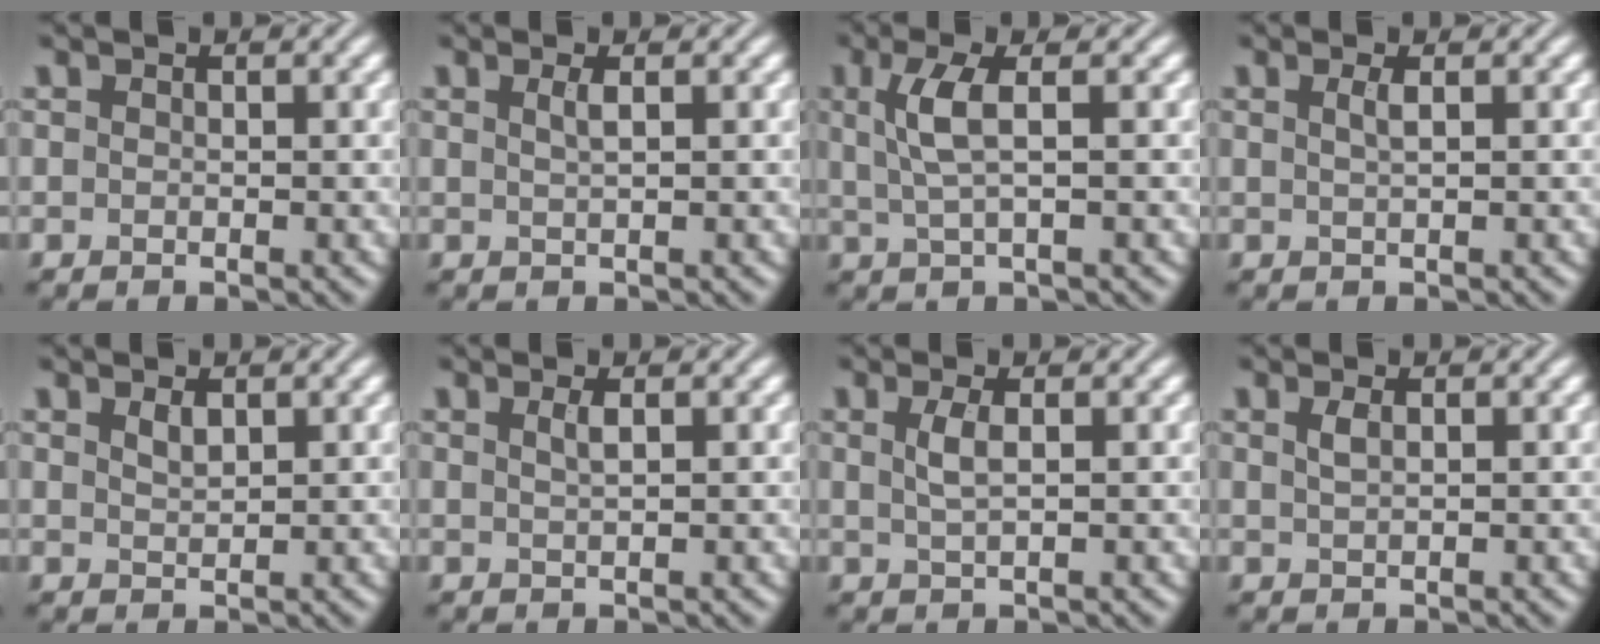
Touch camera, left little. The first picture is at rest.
{"total": 1.3, "force": [0.4, 0.4, 1.1], "torque": [-0.016, 0.003, 0.005]}
{"total": 3.3, "force": [0.8, 0.8, 3.1], "torque": [-0.070, 0.000, 0.016]}
{"total": 1.3, "force": [0.4, 0.4, 1.1], "torque": [-0.017, 0.003, 0.004]}
{"total": 1.1, "force": [0.8, 0.4, 0.7], "torque": [-0.017, 0.000, 0.016]}
{"total": 1.2, "force": [0.5, 0.4, 1.0], "torque": [-0.015, 0.003, 0.006]}
{"total": 1.8, "force": [0.4, 0.5, 1.6], "torque": [-0.034, 0.001, 0.009]}
{"total": 1.0, "force": [0.5, 0.3, 0.8], "torque": [-0.018, 0.003, 0.009]}